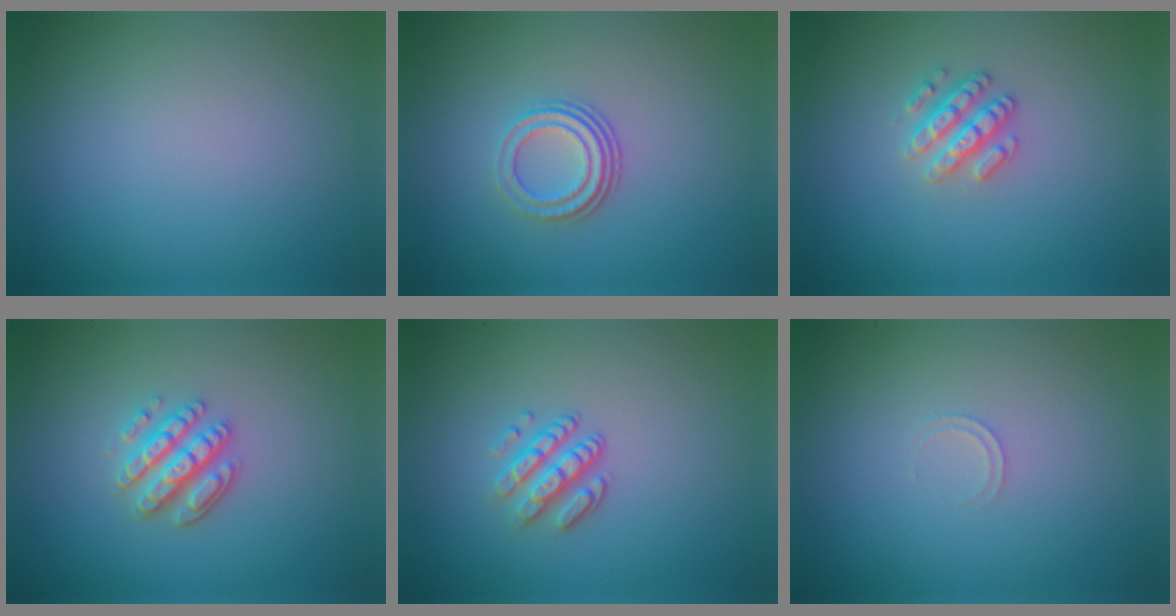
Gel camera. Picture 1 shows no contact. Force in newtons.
{"total": 3.0, "press": 2.1, "slide": 2.1}
{"total": 2.6, "press": 2.5, "slide": 0.4}
{"total": 3.6, "press": 3.1, "slide": 1.8}
{"total": 2.9, "press": 2.3, "slide": 1.8}
{"total": 0.7, "press": 0.7, "slide": 0.1}